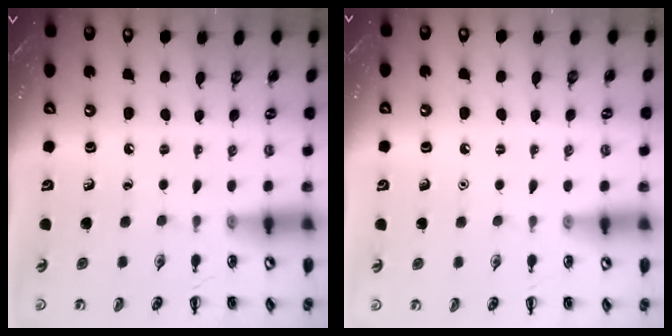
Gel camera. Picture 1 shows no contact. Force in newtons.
{"total": 1.6, "press": 1.6, "slide": 0.1}